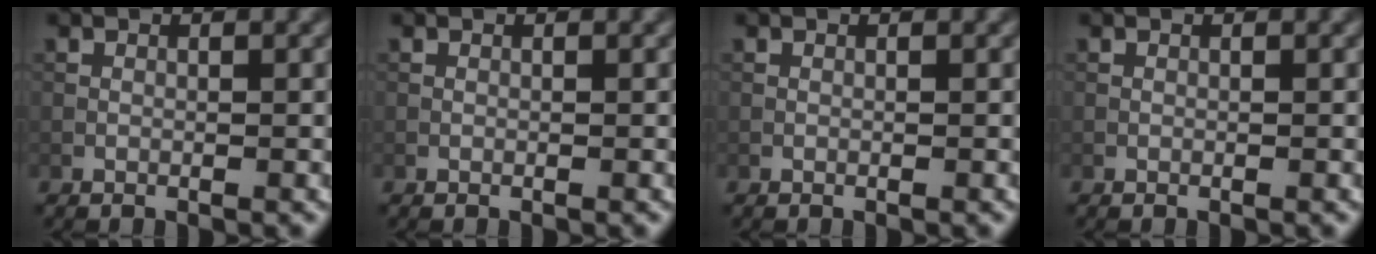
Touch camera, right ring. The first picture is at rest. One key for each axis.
{"total": 0.0}
{"total": 0.0}
{"total": 0.0}